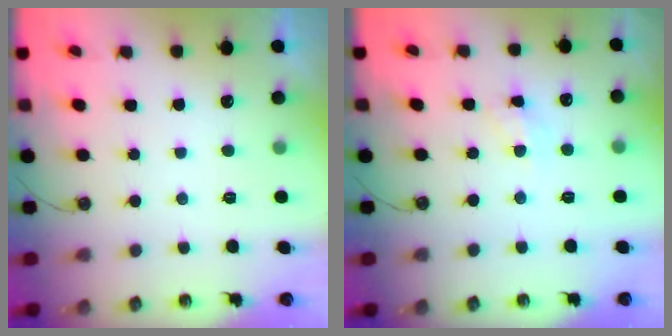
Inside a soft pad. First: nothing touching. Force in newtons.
{"total": 5.9, "press": 5.9, "slide": 0.4}